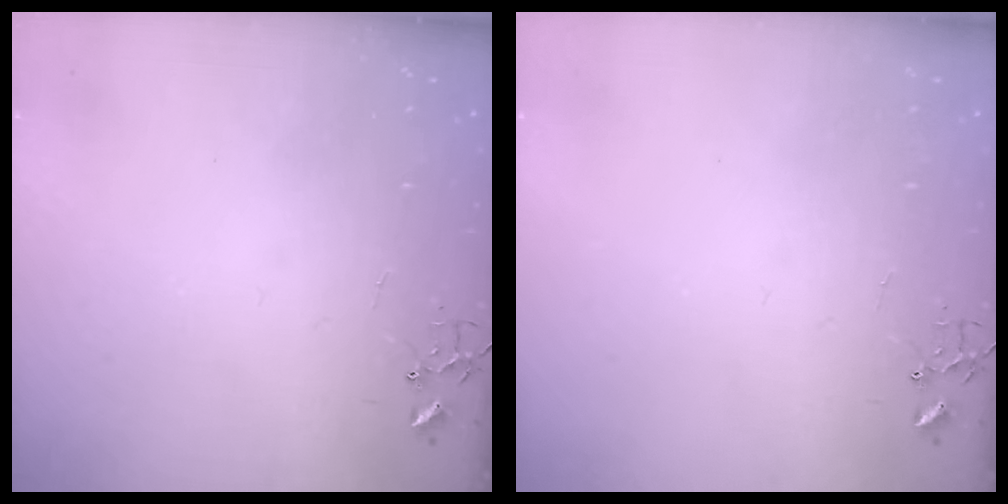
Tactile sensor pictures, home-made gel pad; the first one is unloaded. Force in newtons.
{"total": 0.0}